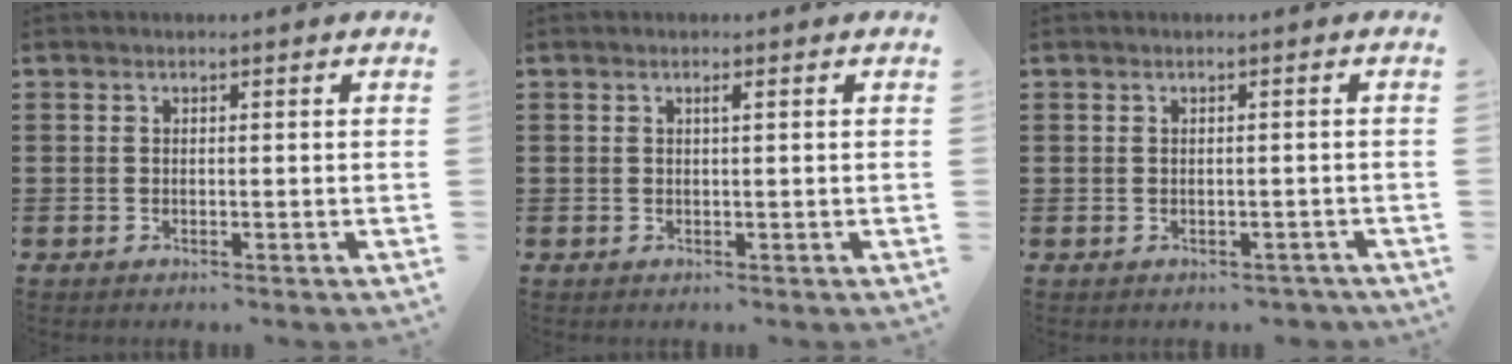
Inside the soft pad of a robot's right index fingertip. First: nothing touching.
{"total": 0.7, "force": [0.2, 0.0, 0.6], "torque": [-0.011, -0.002, 0.005]}
{"total": 1.0, "force": [-0.7, 0.7, 0.1], "torque": [-0.006, 0.002, -0.015]}